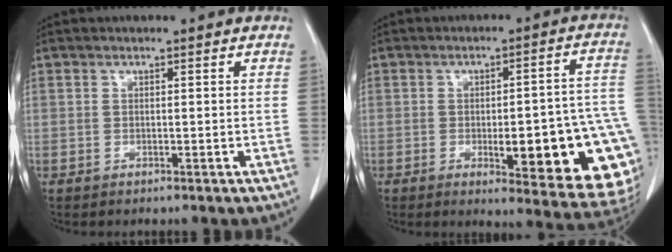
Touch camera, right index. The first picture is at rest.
{"total": 19.4, "force": [-5.0, 3.8, 18.4], "torque": [-0.138, 0.015, -0.042]}